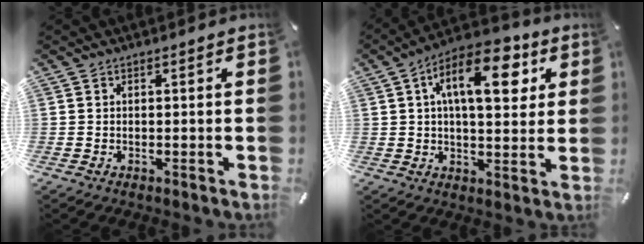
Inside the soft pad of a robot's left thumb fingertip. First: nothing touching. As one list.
[{"total": 15.9, "force": [5.8, 7.4, 12.8], "torque": [-0.193, -0.006, 0.092]}]